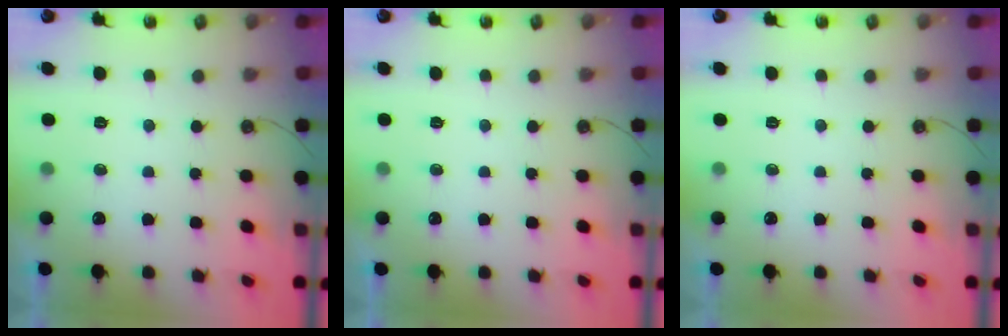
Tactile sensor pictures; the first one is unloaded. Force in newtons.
{"total": 0.0}
{"total": 0.0}